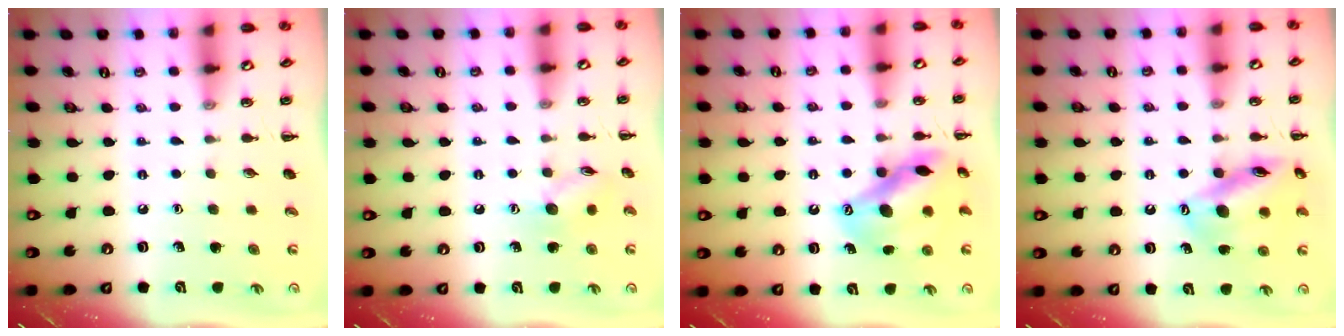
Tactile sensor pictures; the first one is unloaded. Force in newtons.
{"total": 7.8, "press": 7.7, "slide": 0.9}
{"total": 14.1, "press": 13.6, "slide": 3.7}
{"total": 16.0, "press": 15.8, "slide": 2.4}